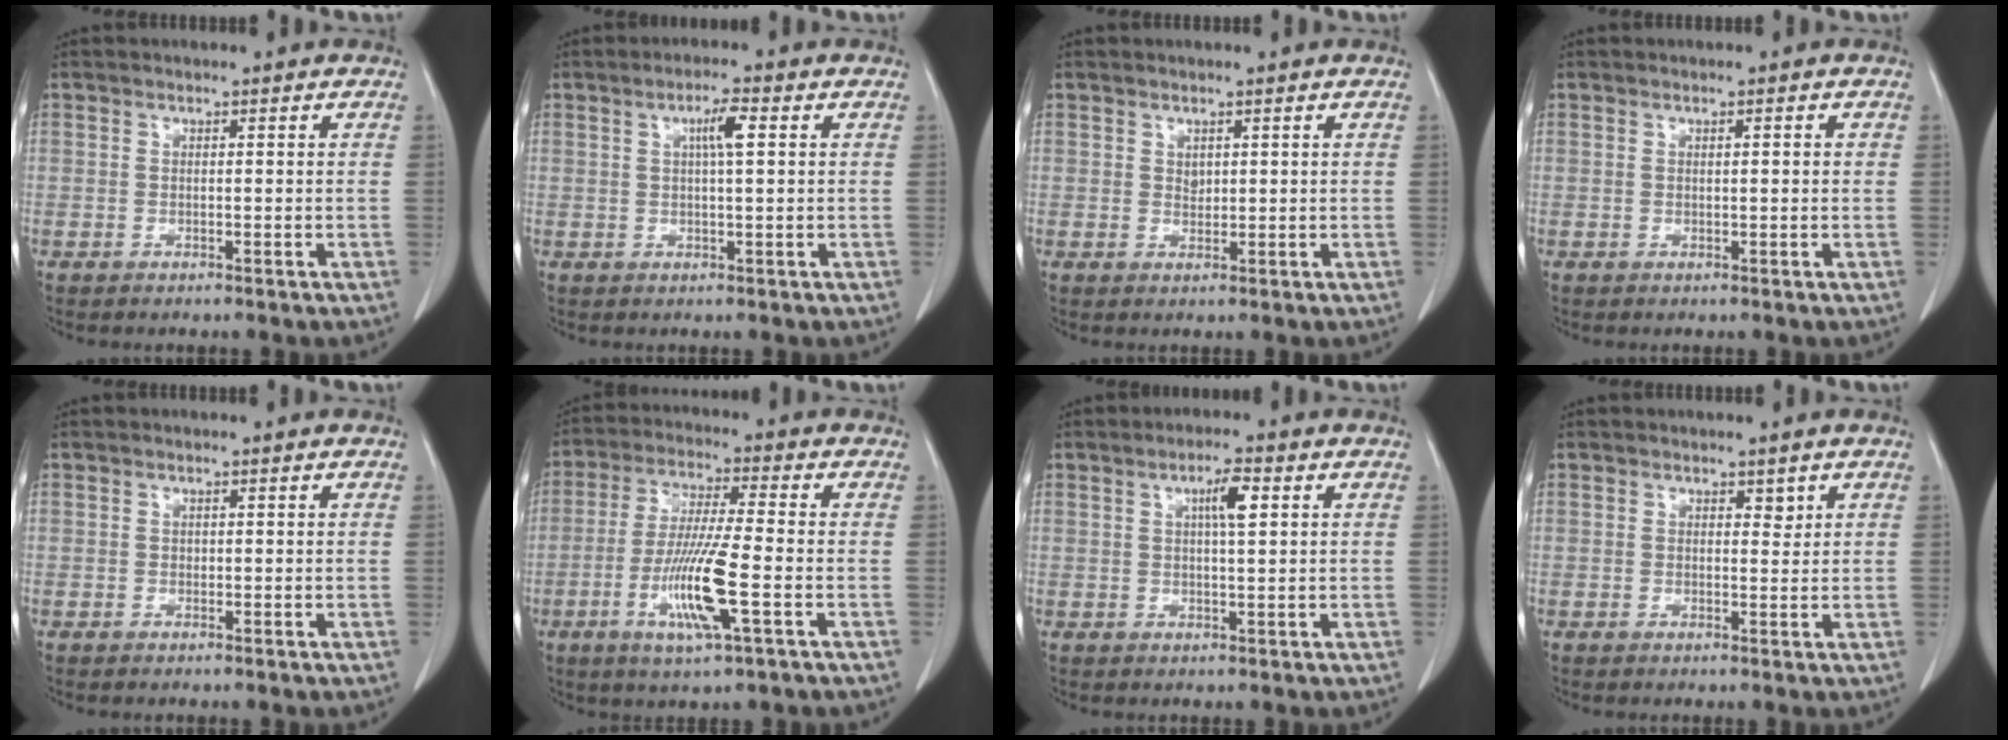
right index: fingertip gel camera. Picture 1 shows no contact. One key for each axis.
{"total": 3.6, "fx": 1.0, "fy": 0.3, "fz": 3.4, "tx": -0.060, "ty": 0.004, "tz": 0.016}
{"total": 1.0, "fx": 0.5, "fy": 0.7, "fz": 0.5, "tx": -0.006, "ty": -0.002, "tz": 0.010}
{"total": 1.1, "fx": 0.3, "fy": 0.2, "fz": 1.0, "tx": -0.019, "ty": 0.002, "tz": 0.004}
{"total": 0.0}
{"total": 11.3, "fx": -3.5, "fy": 0.2, "fz": 10.7, "tx": -0.213, "ty": -0.017, "tz": -0.070}
{"total": 4.0, "fx": 1.4, "fy": 0.5, "fz": 3.8, "tx": -0.065, "ty": 0.003, "tz": 0.022}
{"total": 1.4, "fx": 0.9, "fy": 0.8, "fz": 0.8, "tx": -0.006, "ty": -0.005, "tz": 0.012}